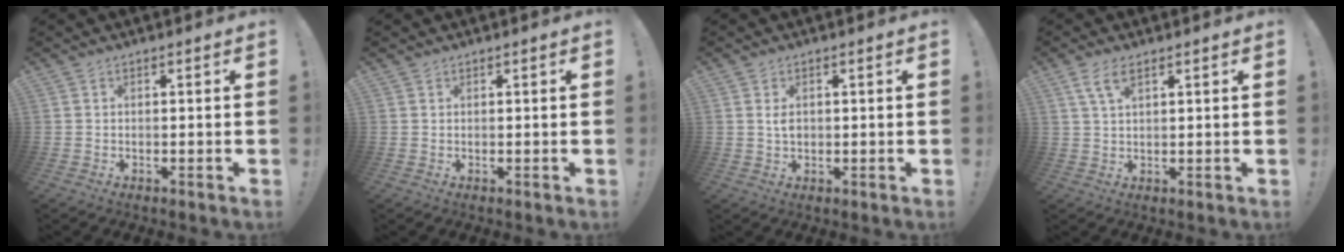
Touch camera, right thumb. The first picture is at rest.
{"total": 0.6, "force": [0.5, 0.3, 0.0], "torque": [0.005, -0.003, 0.009]}
{"total": 2.3, "force": [0.4, 1.6, 1.5], "torque": [-0.021, 0.000, 0.005]}
{"total": 5.2, "force": [2.6, 1.9, 4.0], "torque": [-0.073, -0.001, 0.047]}